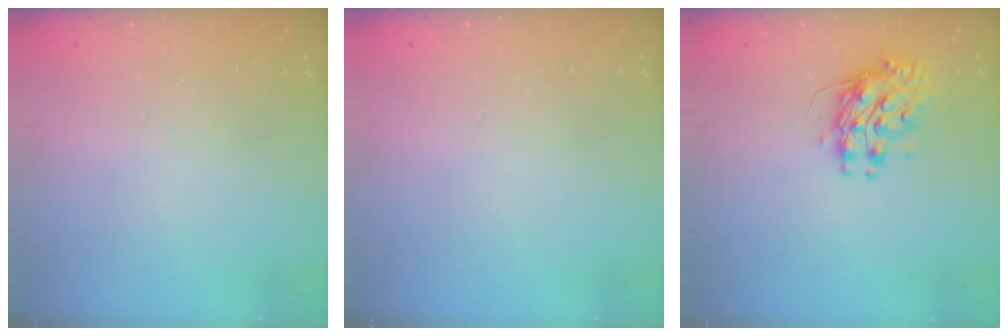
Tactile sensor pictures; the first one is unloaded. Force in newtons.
{"total": 0.0}
{"total": 9.0, "press": 9.0, "slide": 0.5}